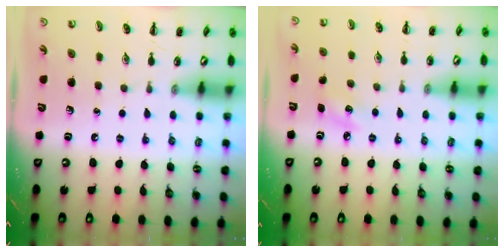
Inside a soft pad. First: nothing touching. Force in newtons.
{"total": 5.2, "press": 5.0, "slide": 1.3}